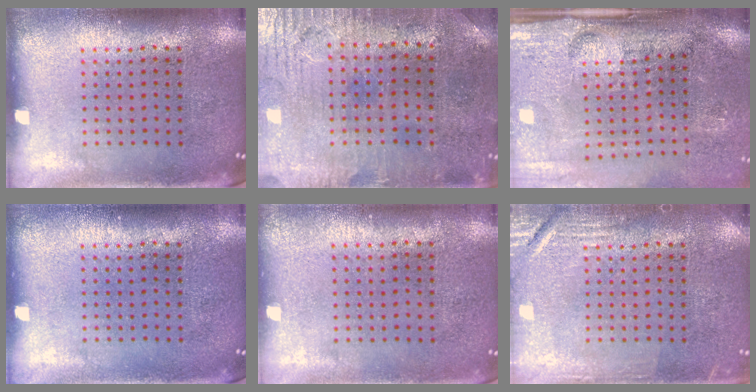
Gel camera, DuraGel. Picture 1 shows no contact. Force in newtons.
{"total": 0.9, "press": 0.7, "slide": 0.6}
{"total": 4.7, "press": 3.9, "slide": 2.7}
{"total": 0.0}
{"total": 0.0}
{"total": 2.7, "press": 2.7, "slide": 0.4}